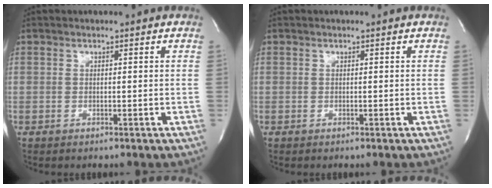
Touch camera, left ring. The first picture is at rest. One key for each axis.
{"total": 0.0}